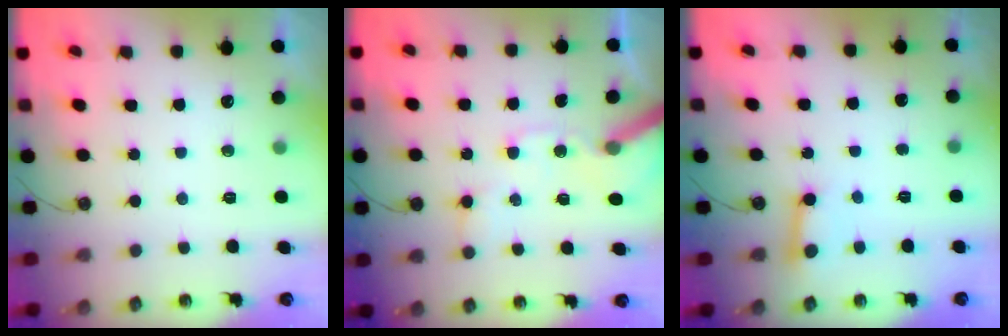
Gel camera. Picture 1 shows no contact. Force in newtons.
{"total": 12.3, "press": 12.2, "slide": 2.0}
{"total": 5.3, "press": 5.3, "slide": 0.4}